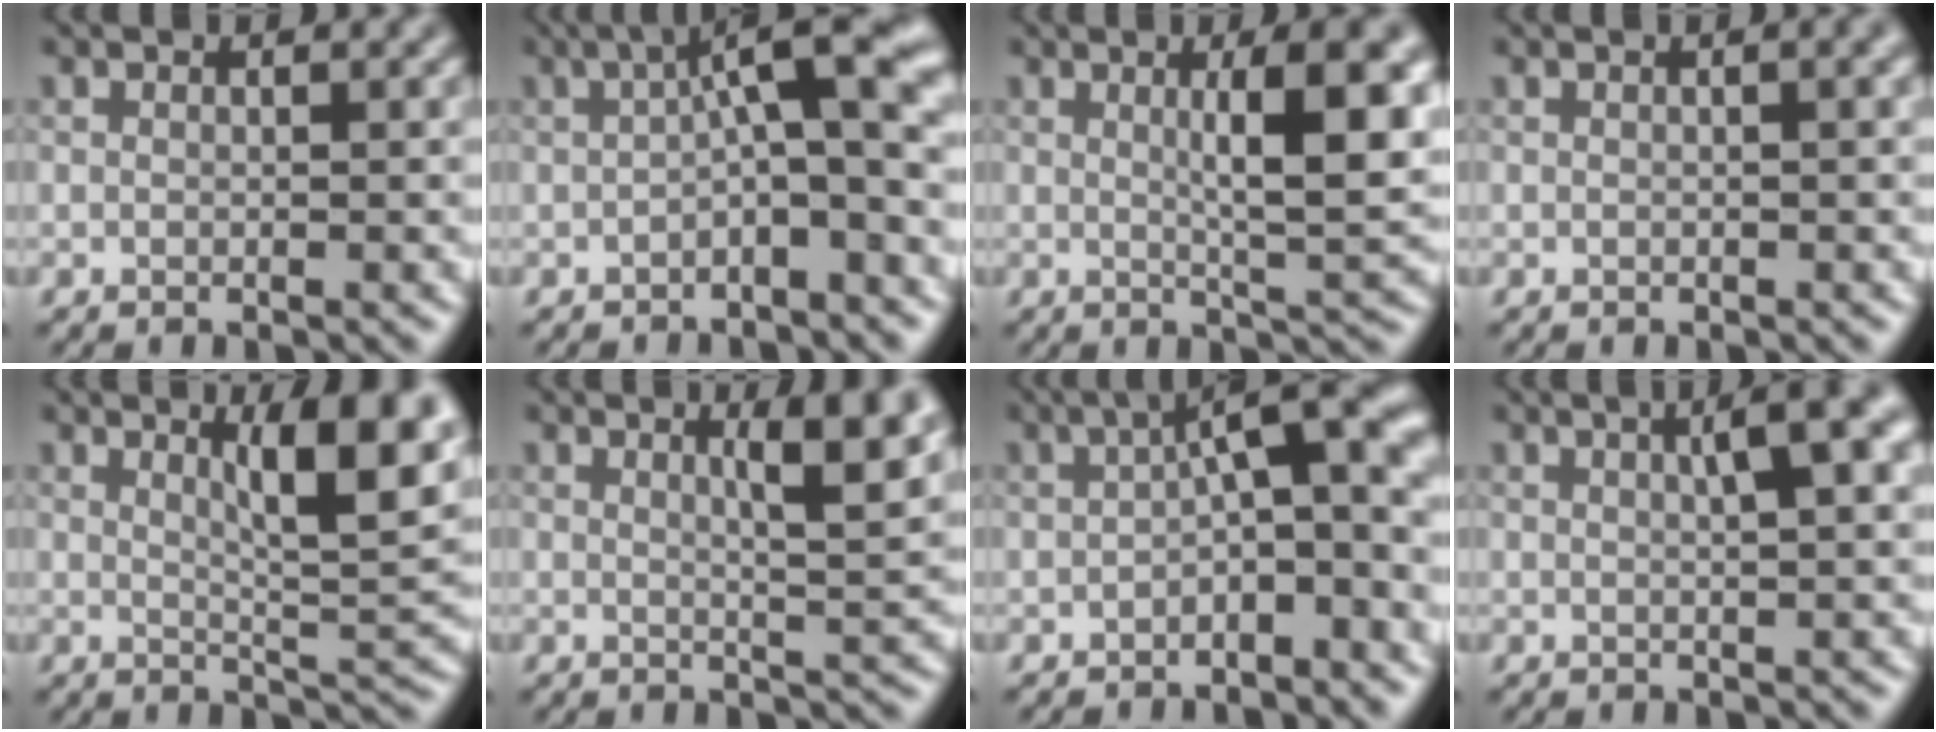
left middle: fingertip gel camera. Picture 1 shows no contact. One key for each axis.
{"total": 5.8, "fx": -0.4, "fy": 1.3, "fz": 5.6, "tx": -0.080, "ty": 0.021, "tz": -0.017}
{"total": 6.9, "fx": 1.3, "fy": 1.5, "fz": 6.6, "tx": -0.086, "ty": 0.001, "tz": 0.022}
{"total": 1.8, "fx": 0.4, "fy": 0.6, "fz": 1.7, "tx": -0.020, "ty": 0.006, "tz": 0.000}
{"total": 7.9, "fx": 3.2, "fy": 1.9, "fz": 7.0, "tx": -0.087, "ty": -0.002, "tz": 0.052}
{"total": 5.3, "fx": 2.0, "fy": 1.2, "fz": 4.8, "tx": -0.055, "ty": 0.003, "tz": 0.028}
{"total": 6.2, "fx": -0.6, "fy": 1.9, "fz": 5.9, "tx": -0.074, "ty": 0.021, "tz": -0.023}
{"total": 4.9, "fx": 1.6, "fy": 1.0, "fz": 4.5, "tx": -0.059, "ty": 0.013, "tz": 0.020}